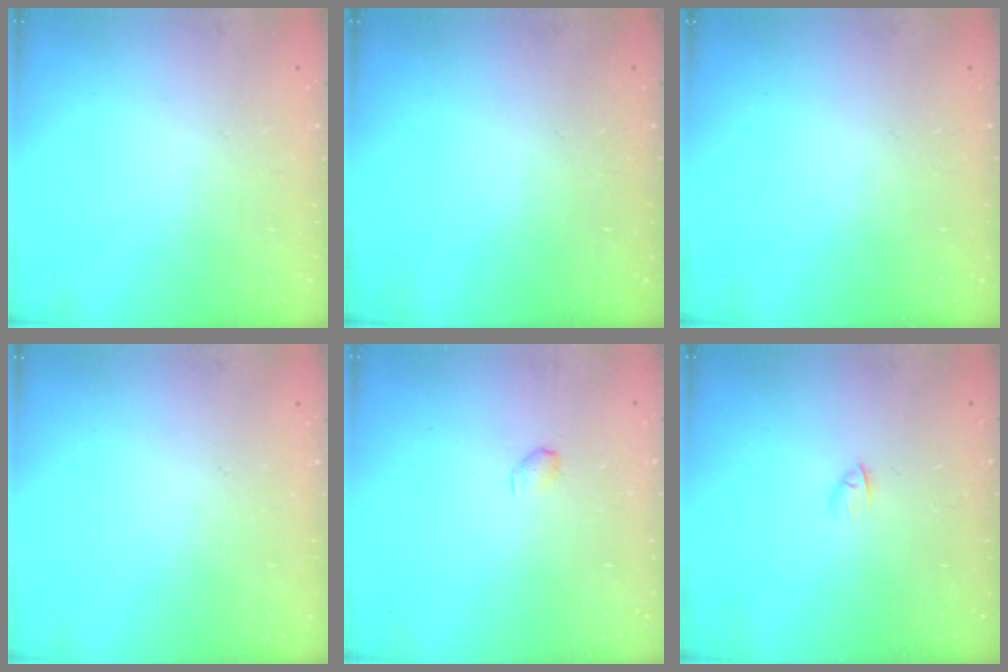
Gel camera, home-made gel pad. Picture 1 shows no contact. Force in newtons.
{"total": 0.0}
{"total": 0.0}
{"total": 0.0}
{"total": 2.9, "press": 2.9, "slide": 0.5}
{"total": 2.8, "press": 2.7, "slide": 0.7}